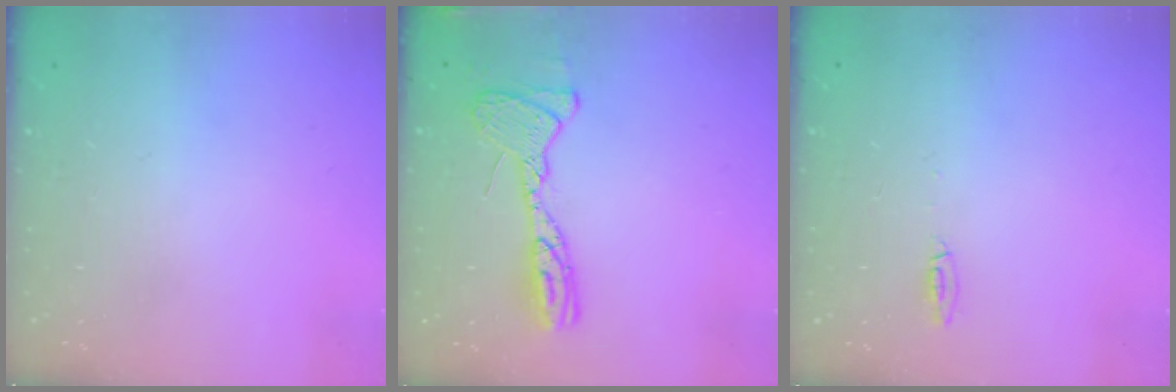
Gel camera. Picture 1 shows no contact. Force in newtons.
{"total": 13.7, "press": 13.7, "slide": 1.5}
{"total": 5.2, "press": 4.1, "slide": 3.2}